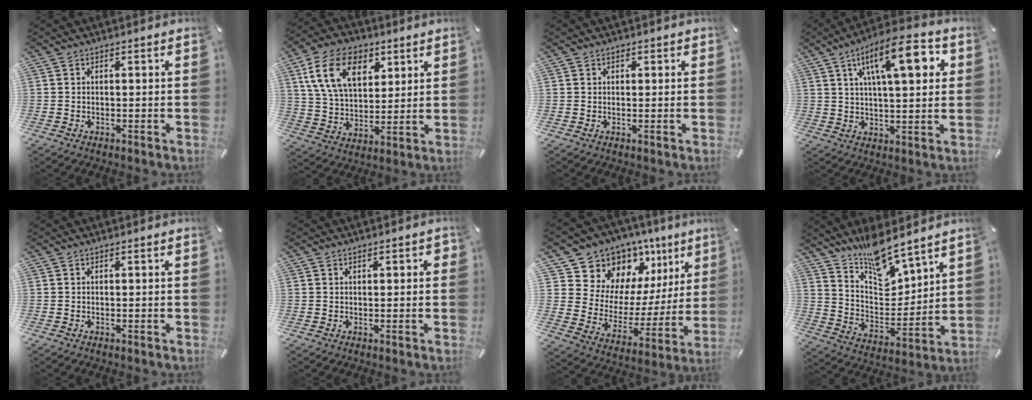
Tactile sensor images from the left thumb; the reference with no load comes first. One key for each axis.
{"total": 15.2, "fx": 6.7, "fy": 10.1, "fz": 9.1, "tx": -0.179, "ty": -0.006, "tz": 0.124}
{"total": 0.9, "fx": 0.4, "fy": 0.8, "fz": 0.1, "tx": 0.007, "ty": 0.000, "tz": 0.005}
{"total": 16.2, "fx": 6.6, "fy": 6.2, "fz": 13.5, "tx": -0.207, "ty": -0.008, "tz": 0.101}
{"total": 0.0}
{"total": 1.1, "fx": 0.1, "fy": 0.8, "fz": 0.7, "tx": -0.005, "ty": 0.004, "tz": -0.002}
{"total": 13.1, "fx": 10.1, "fy": 8.2, "fz": 1.3, "tx": -0.032, "ty": -0.114, "tz": 0.187}
{"total": 12.4, "fx": 11.4, "fy": 3.6, "fz": 3.1, "tx": -0.061, "ty": -0.098, "tz": 0.211}